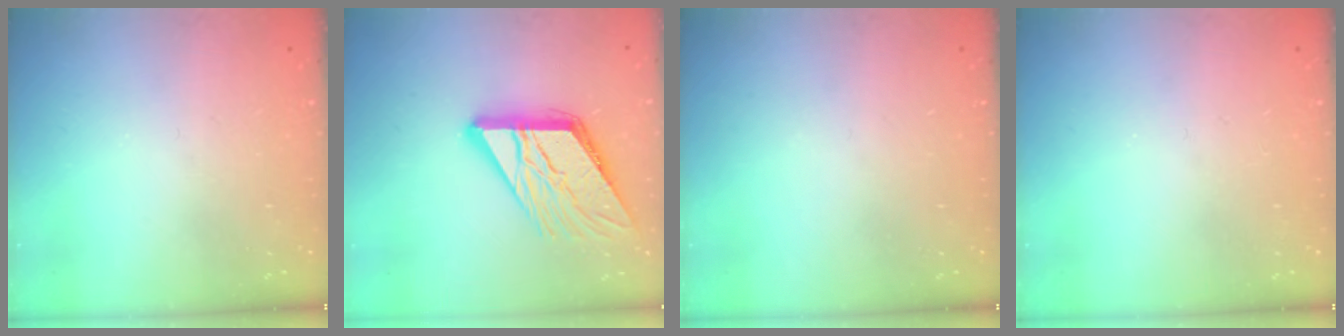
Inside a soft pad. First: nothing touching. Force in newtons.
{"total": 16.2, "press": 16.1, "slide": 1.8}
{"total": 0.0}
{"total": 0.0}